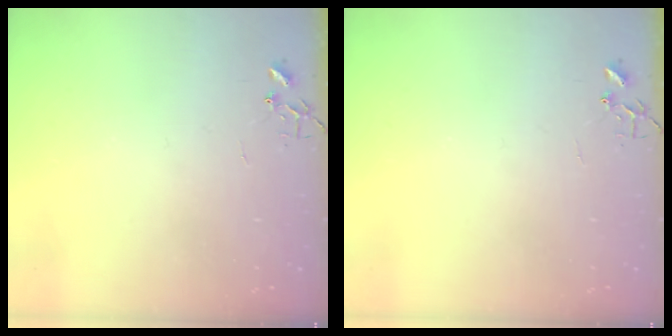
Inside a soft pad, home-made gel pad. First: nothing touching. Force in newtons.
{"total": 0.0}